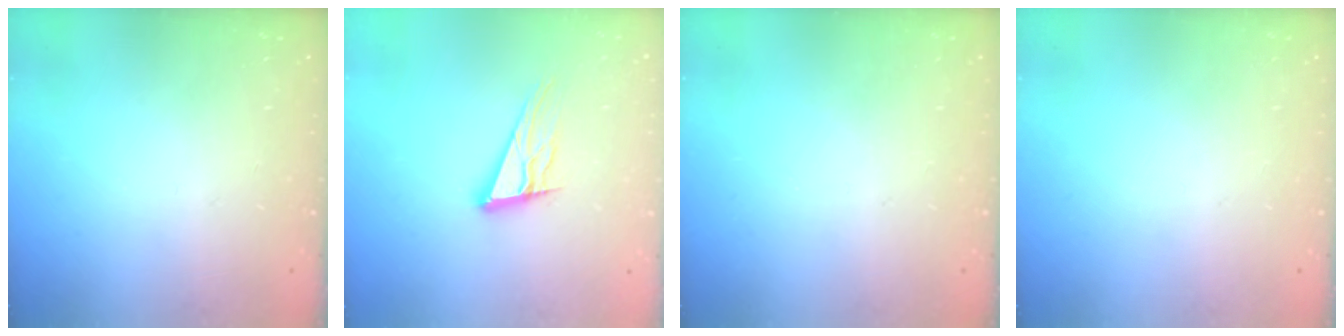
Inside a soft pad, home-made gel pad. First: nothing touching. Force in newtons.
{"total": 13.0, "press": 12.7, "slide": 2.8}
{"total": 0.0}
{"total": 0.0}